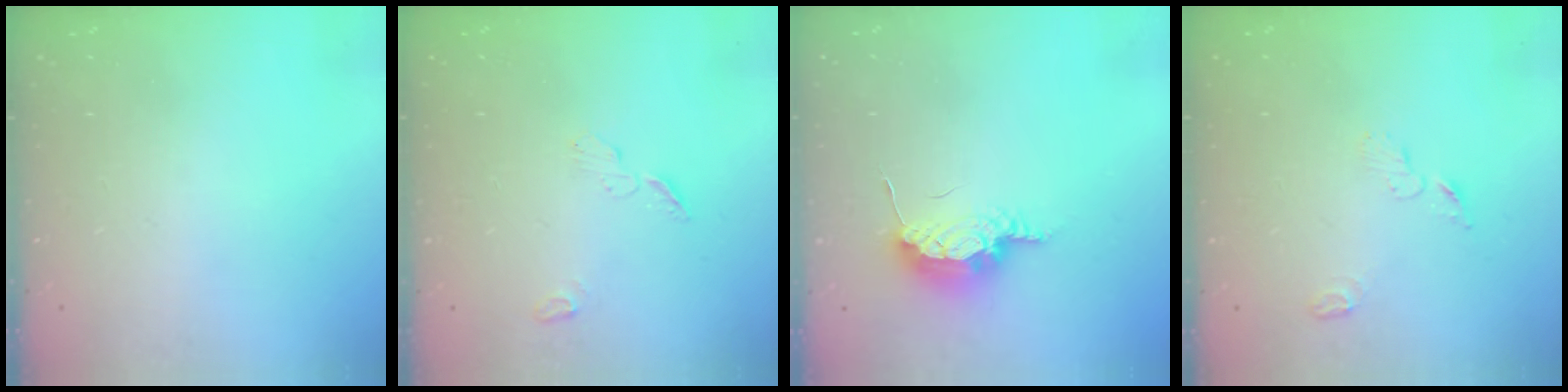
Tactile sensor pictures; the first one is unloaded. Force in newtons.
{"total": 3.8, "press": 3.8, "slide": 0.4}
{"total": 10.9, "press": 8.7, "slide": 6.6}
{"total": 3.2, "press": 3.2, "slide": 0.3}